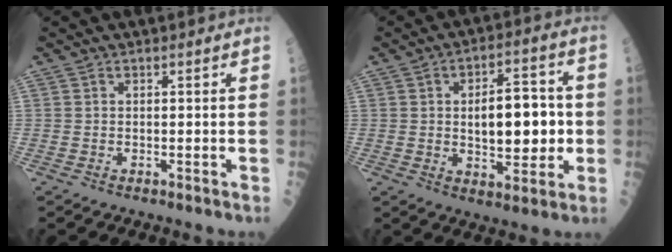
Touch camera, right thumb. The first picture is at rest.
{"total": 12.6, "force": [0.1, 6.2, 10.9], "torque": [-0.121, 0.013, 0.005]}